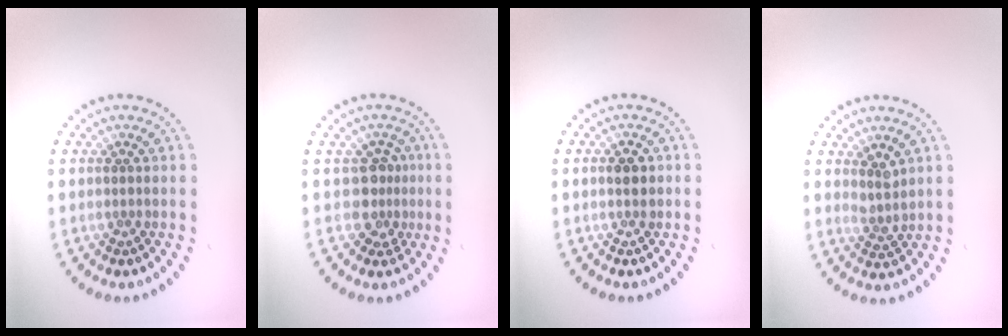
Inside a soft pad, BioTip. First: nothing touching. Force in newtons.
{"total": 2.5, "press": 1.8, "slide": 1.7}
{"total": 1.3, "press": 1.3, "slide": 0.1}
{"total": 1.8, "press": 1.3, "slide": 1.3}